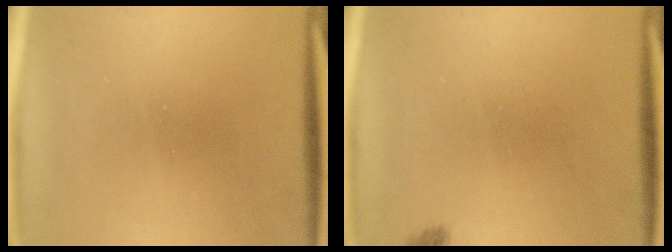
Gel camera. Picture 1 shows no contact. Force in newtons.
{"total": 1.3}